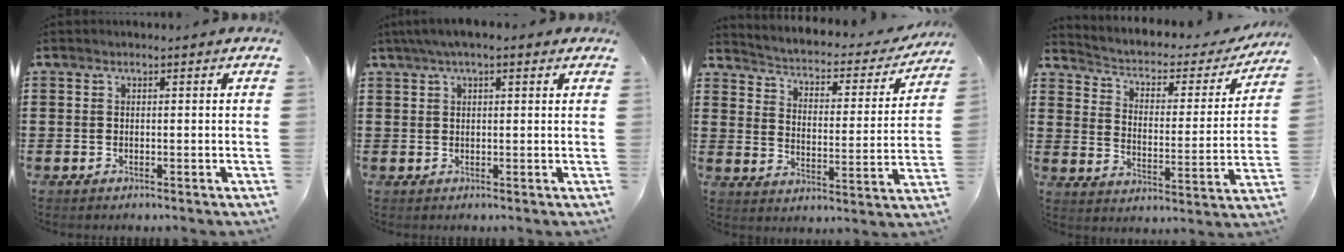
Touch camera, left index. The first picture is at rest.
{"total": 2.9, "force": [1.7, 0.8, 2.2], "torque": [-0.046, 0.008, 0.030]}
{"total": 1.9, "force": [1.6, 0.6, 0.8], "torque": [-0.031, -0.023, 0.014]}
{"total": 2.6, "force": [1.5, 1.6, 1.4], "torque": [-0.042, -0.016, 0.015]}